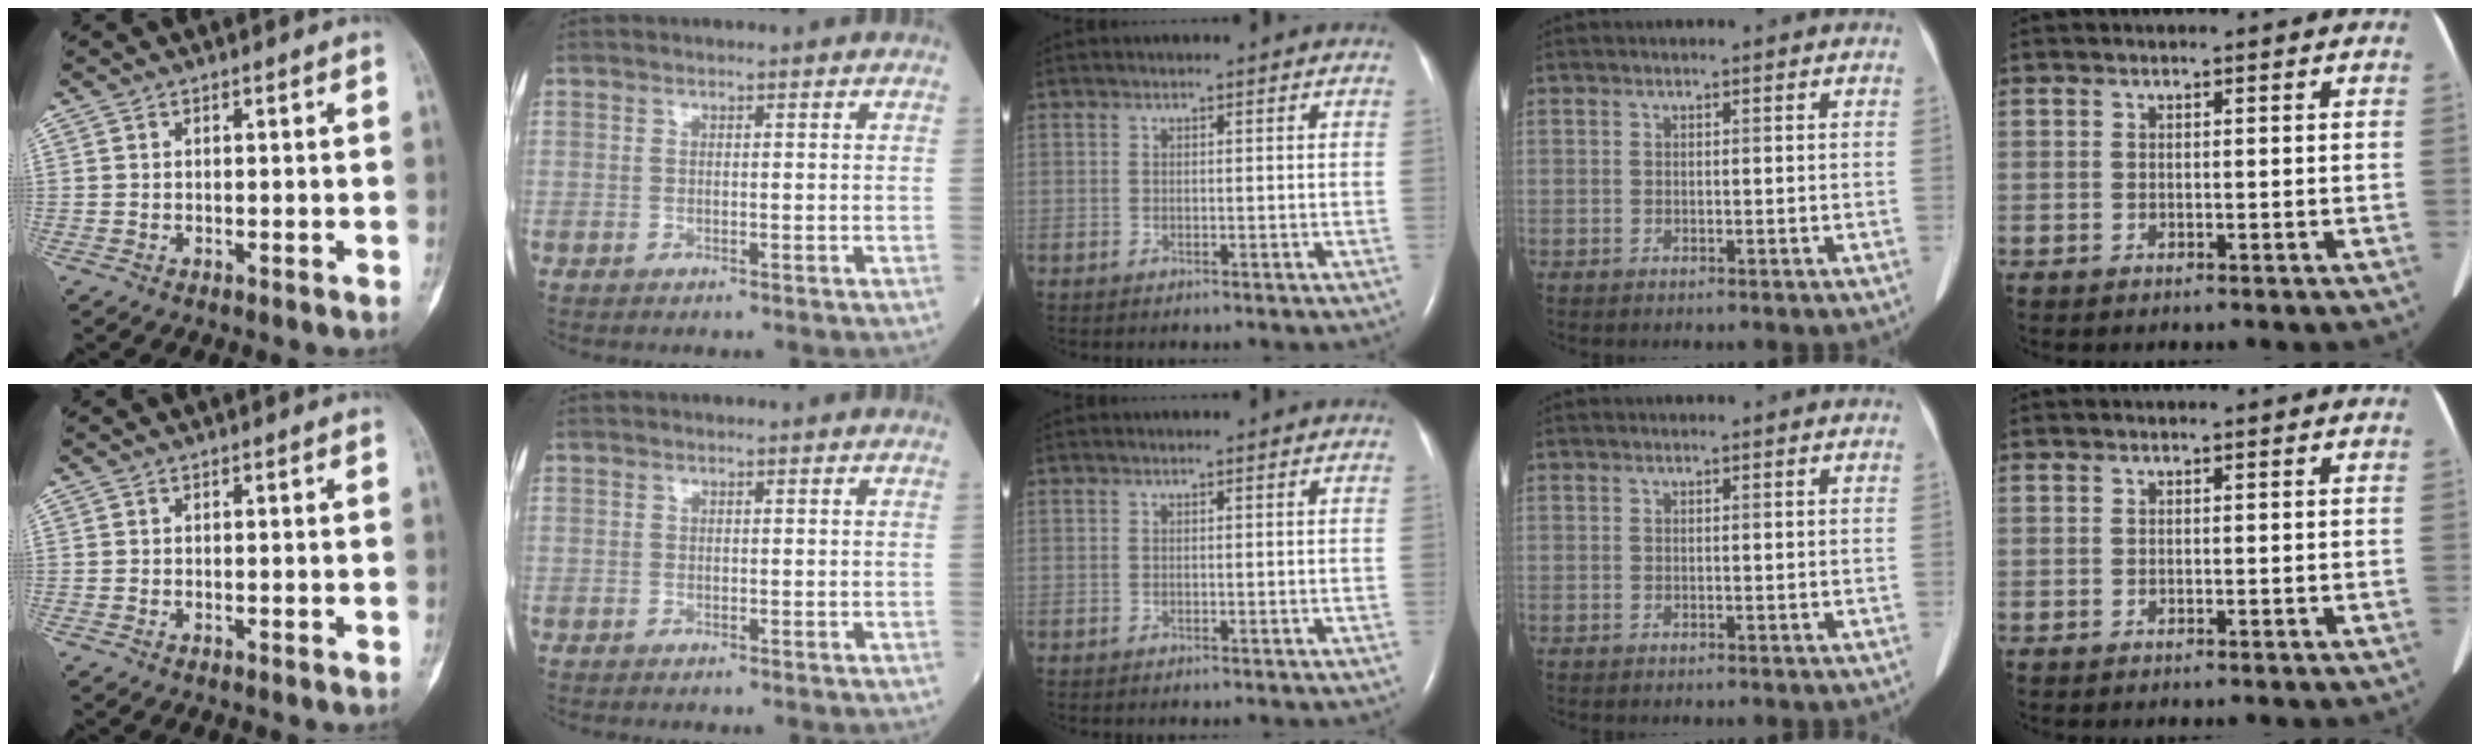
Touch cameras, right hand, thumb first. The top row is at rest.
{}